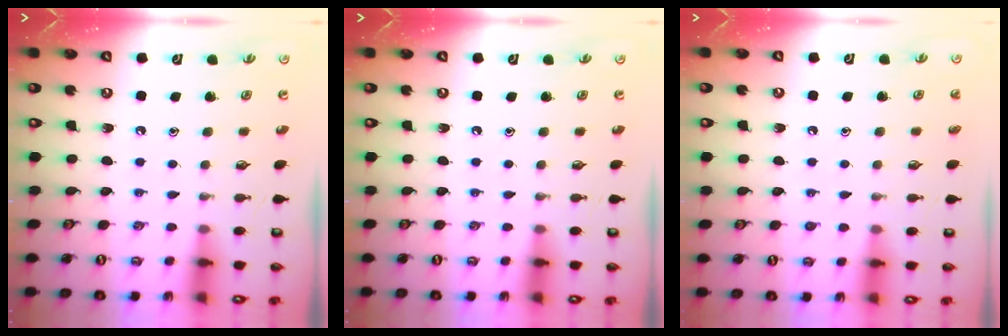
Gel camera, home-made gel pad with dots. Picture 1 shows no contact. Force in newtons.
{"total": 0.0}
{"total": 2.0, "press": 2.0, "slide": 0.2}